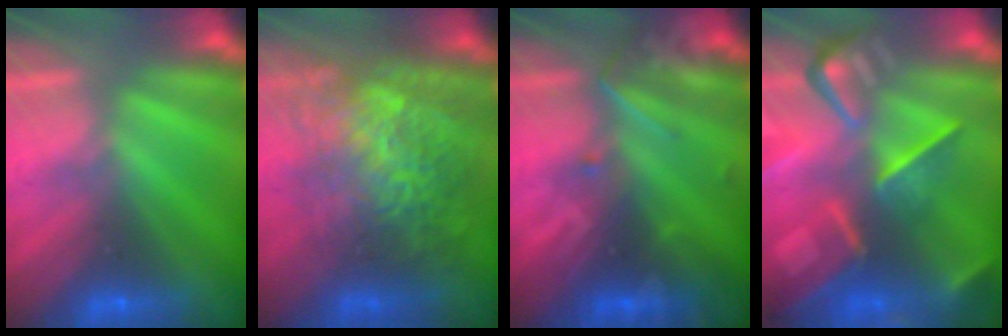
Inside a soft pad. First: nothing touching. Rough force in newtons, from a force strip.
{"total": 8.2}
{"total": 2.7}
{"total": 7.3}